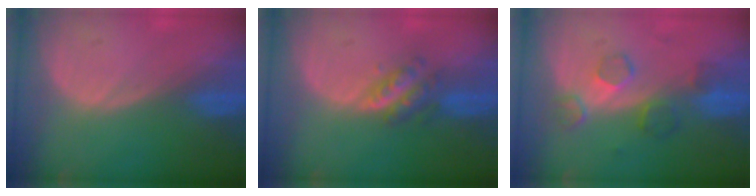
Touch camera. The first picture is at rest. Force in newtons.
{"total": 4.7, "press": 4.3, "slide": 2.0}
{"total": 5.2, "press": 4.9, "slide": 1.5}